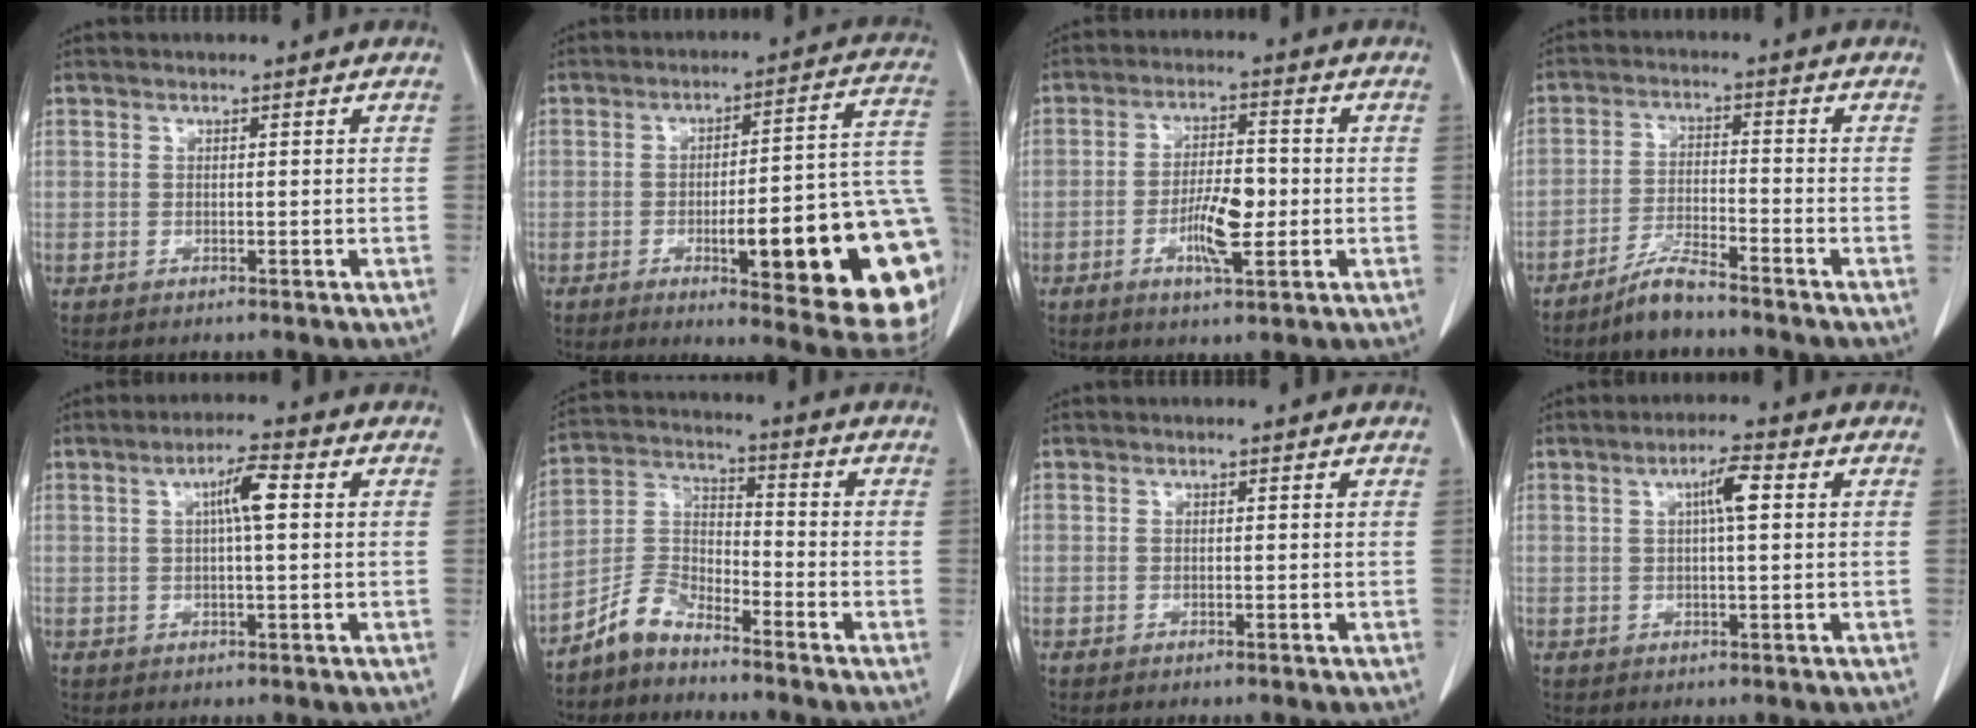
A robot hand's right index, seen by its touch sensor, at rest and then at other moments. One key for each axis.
{"total": 24.1, "fx": -5.9, "fy": 3.6, "fz": 23.1, "tx": -0.209, "ty": 0.008, "tz": -0.068}
{"total": 7.2, "fx": -1.7, "fy": 1.9, "fz": 6.7, "tx": -0.125, "ty": 0.002, "tz": -0.029}
{"total": 5.0, "fx": -4.4, "fy": 0.3, "fz": 2.4, "tx": -0.049, "ty": -0.012, "tz": -0.087}
{"total": 4.7, "fx": 1.0, "fy": 0.4, "fz": 4.6, "tx": -0.082, "ty": 0.008, "tz": 0.016}
{"total": 6.1, "fx": -5.3, "fy": 2.3, "fz": 1.9, "tx": -0.043, "ty": 0.011, "tz": -0.110}
{"total": 0.0}
{"total": 4.1, "fx": 1.1, "fy": 0.4, "fz": 4.0, "tx": -0.071, "ty": 0.007, "tz": 0.017}